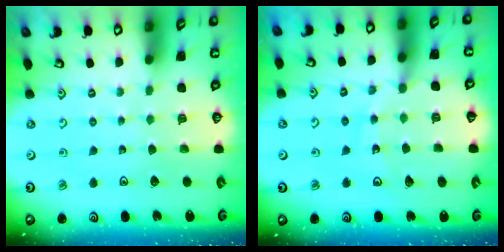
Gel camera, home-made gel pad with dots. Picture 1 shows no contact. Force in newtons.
{"total": 11.6, "press": 11.5, "slide": 1.3}